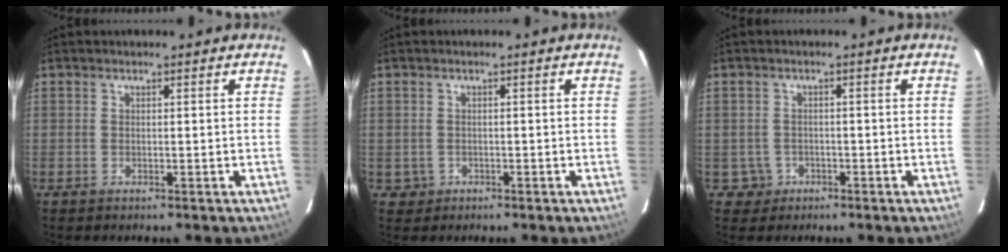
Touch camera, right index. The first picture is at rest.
{"total": 1.8, "force": [-0.6, 1.7, -0.1], "torque": [0.004, 0.007, -0.006]}
{"total": 2.8, "force": [-1.1, 2.6, -0.4], "torque": [0.015, 0.013, -0.016]}